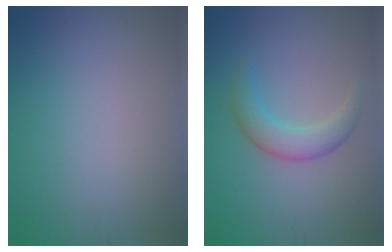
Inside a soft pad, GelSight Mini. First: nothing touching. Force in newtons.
{"total": 3.0, "press": 3.0, "slide": 0.2}